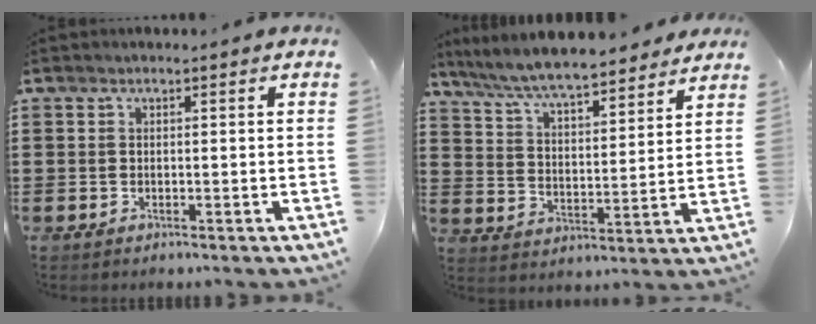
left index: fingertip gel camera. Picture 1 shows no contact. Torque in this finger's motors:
{"motor_torque": [1.03, -1.11, 0.46, 0.21]}